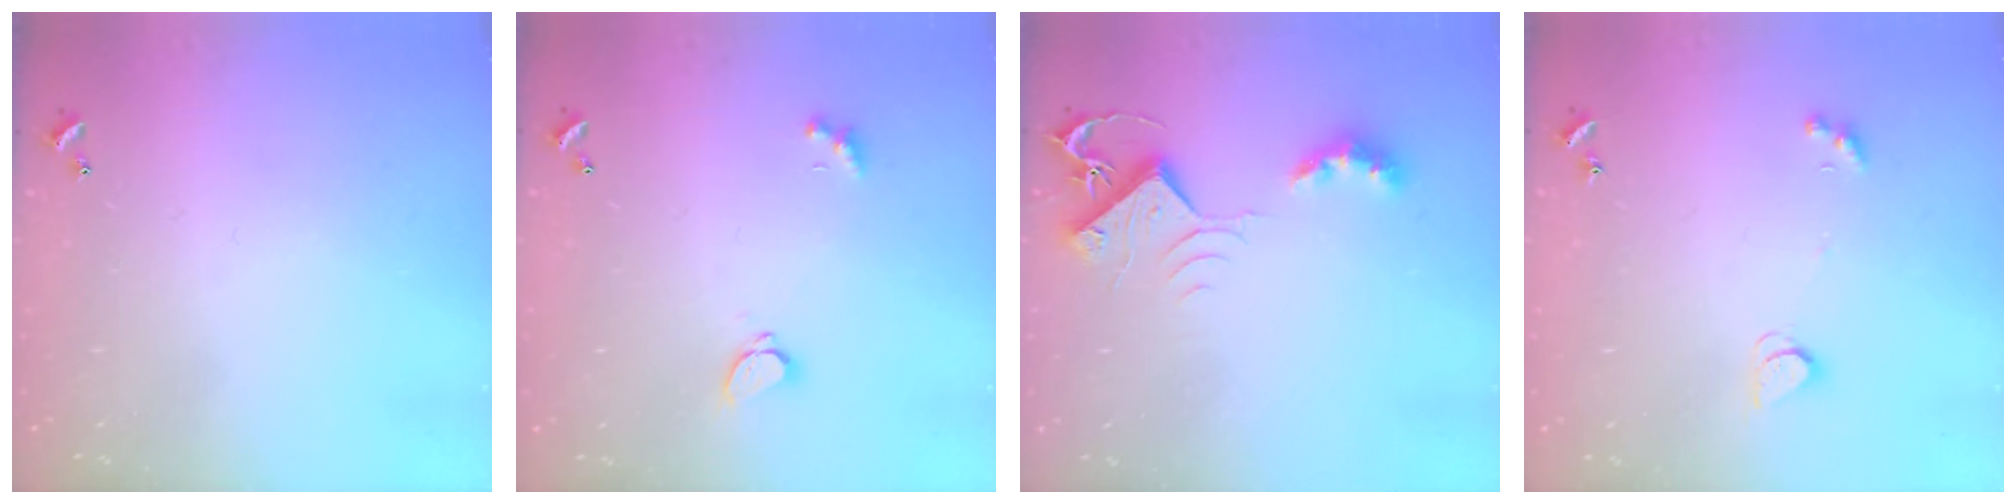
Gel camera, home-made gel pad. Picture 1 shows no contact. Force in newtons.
{"total": 1.6, "press": 1.6, "slide": 0.5}
{"total": 7.1, "press": 7.1, "slide": 1.0}
{"total": 2.6, "press": 2.6, "slide": 0.5}